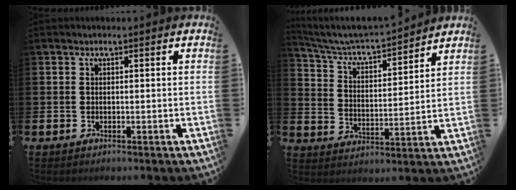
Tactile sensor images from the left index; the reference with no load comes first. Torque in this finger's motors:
{"motor_torque": [0.81, -1.33, 0.22, 0.05]}